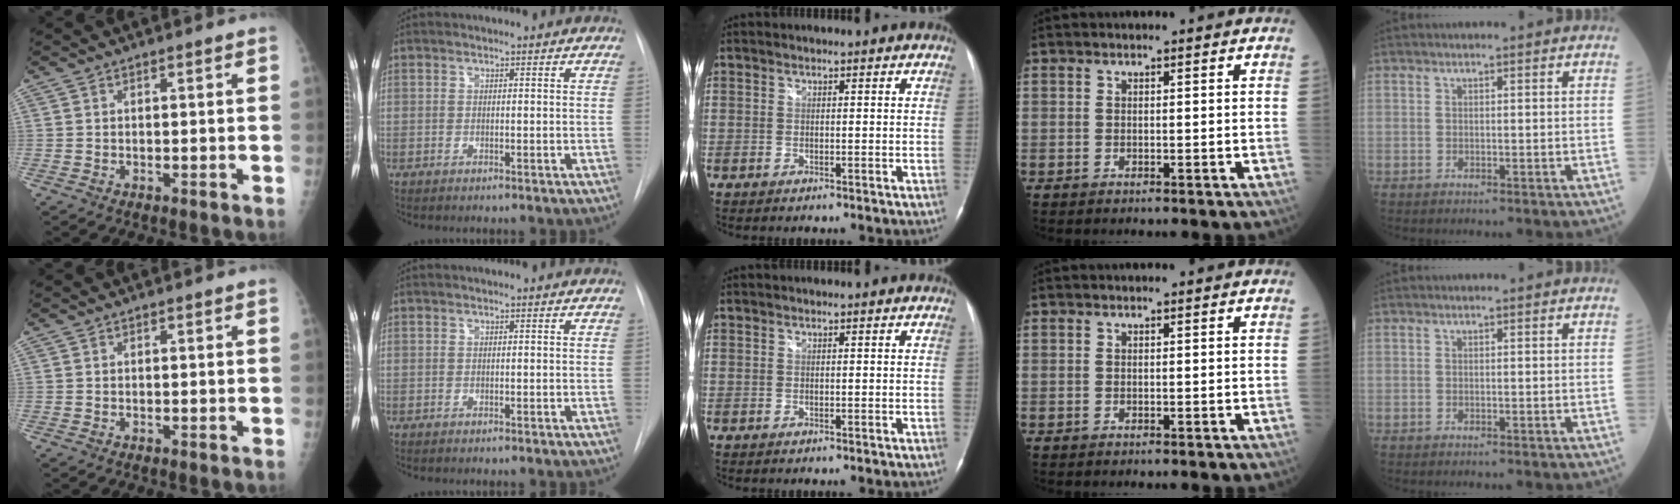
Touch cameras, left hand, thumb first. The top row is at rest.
{}